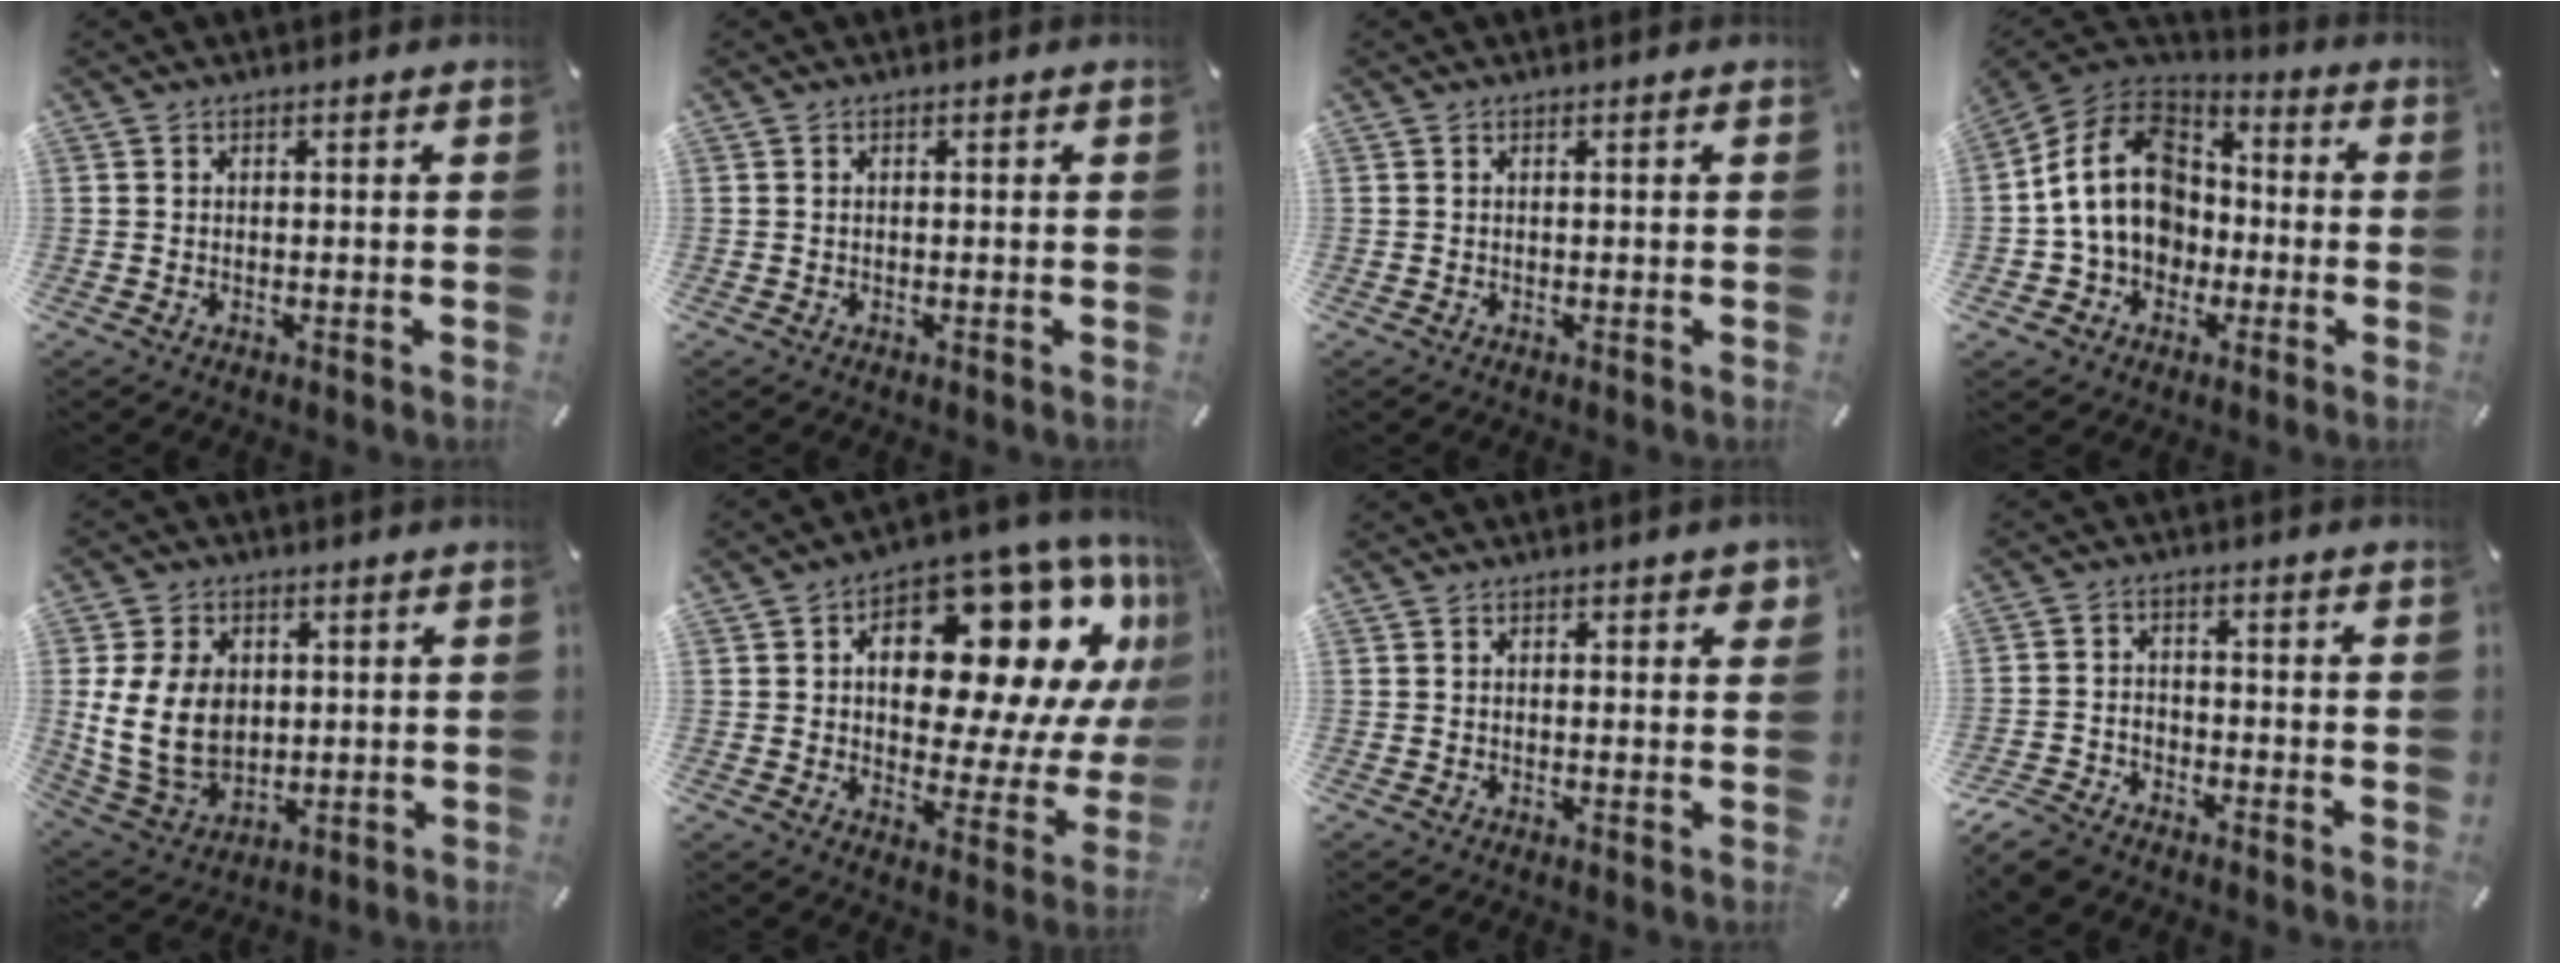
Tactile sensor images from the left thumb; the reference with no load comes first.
{"total": 0.0}
{"total": 0.0}
{"total": 16.3, "force": [-1.6, 13.7, 8.6], "torque": [-0.189, 0.026, -0.029]}
{"total": 13.7, "force": [1.5, 10.7, 8.4], "torque": [-0.185, 0.003, 0.028]}
{"total": 22.2, "force": [9.3, 11.4, 16.6], "torque": [-0.219, -0.073, 0.150]}
{"total": 1.4, "force": [0.7, 0.7, 1.0], "torque": [-0.015, 0.002, 0.010]}
{"total": 6.7, "force": [-5.7, 3.1, 1.7], "torque": [-0.043, 0.027, -0.113]}